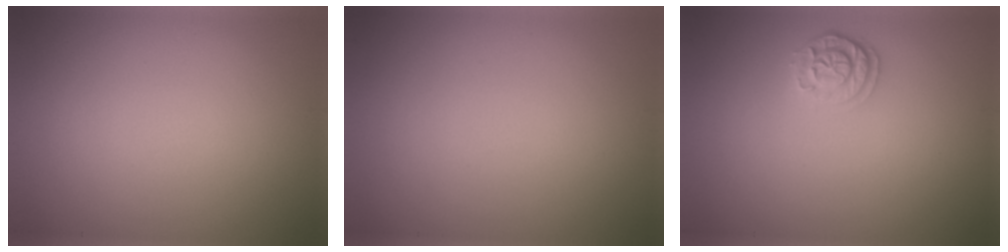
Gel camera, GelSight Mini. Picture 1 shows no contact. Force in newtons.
{"total": 0.0}
{"total": 2.0, "press": 1.9, "slide": 0.5}